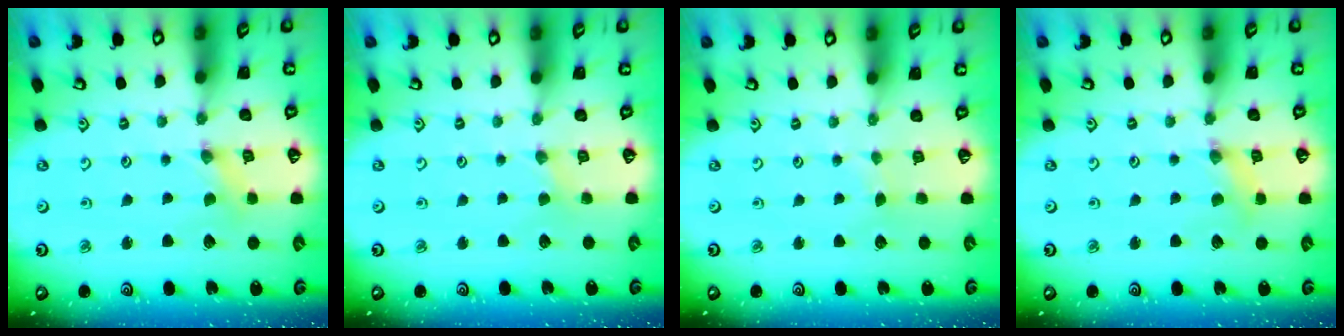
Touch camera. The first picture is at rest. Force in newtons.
{"total": 1.0, "press": 1.0, "slide": 0.3}
{"total": 1.2, "press": 1.2, "slide": 0.2}
{"total": 1.7, "press": 1.6, "slide": 0.3}